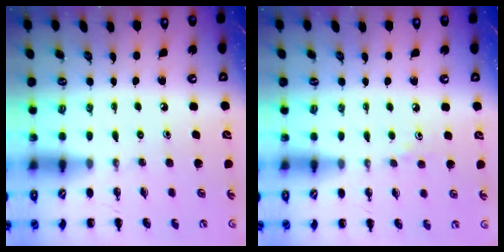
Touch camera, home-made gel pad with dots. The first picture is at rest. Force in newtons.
{"total": 2.7, "press": 2.5, "slide": 1.0}